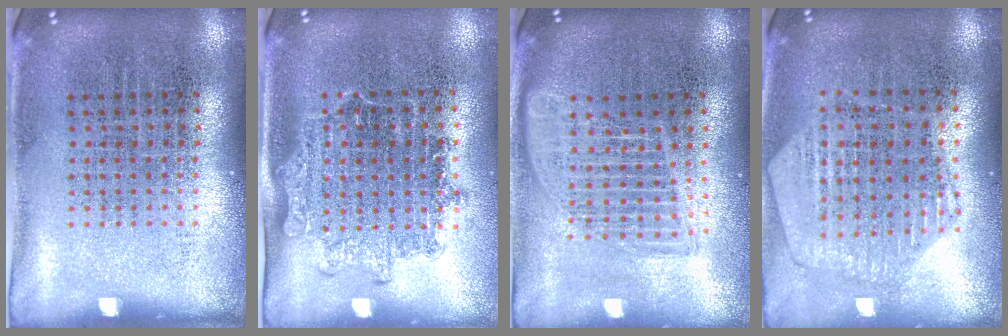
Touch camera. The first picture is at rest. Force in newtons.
{"total": 1.3, "press": 1.1, "slide": 0.8}
{"total": 1.6, "press": 1.4, "slide": 0.7}
{"total": 1.2, "press": 1.2, "slide": 0.1}